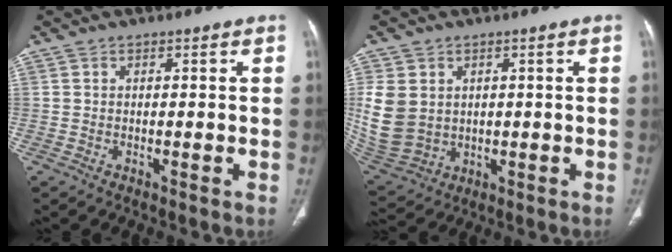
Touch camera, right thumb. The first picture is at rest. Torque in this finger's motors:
{"motor_torque": [0.82, 0.96, 0.42, -0.31, 0.24]}